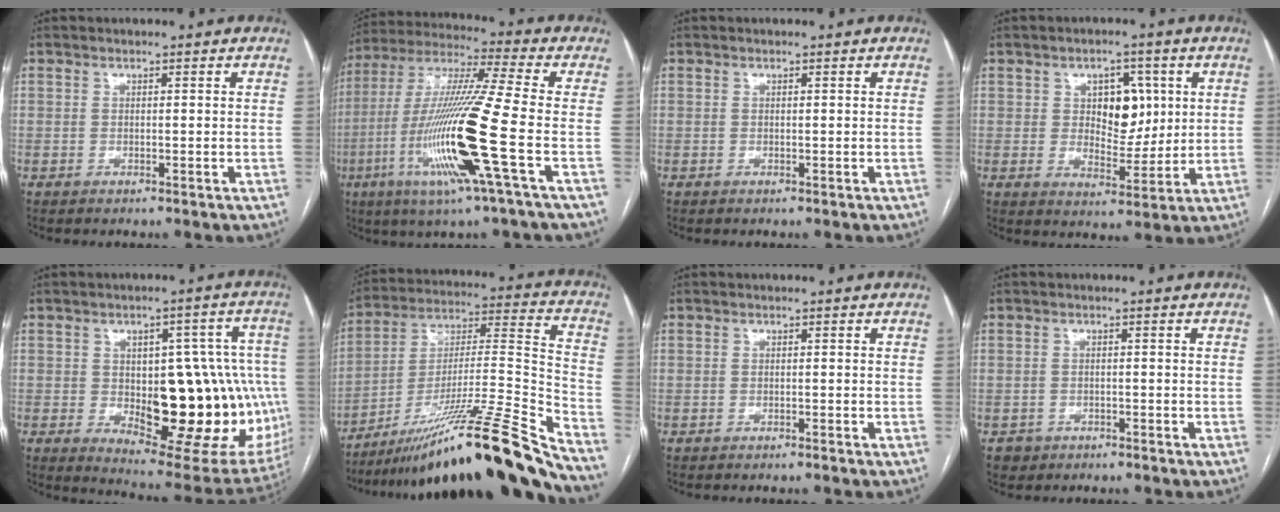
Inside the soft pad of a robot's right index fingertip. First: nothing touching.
{"total": 18.8, "force": [-5.5, -0.7, 18.0], "torque": [-0.374, -0.021, -0.114]}
{"total": 0.0}
{"total": 7.3, "force": [2.0, 4.3, 5.5], "torque": [-0.075, 0.010, 0.038]}
{"total": 23.1, "force": [-2.4, 9.3, 21.0], "torque": [-0.202, 0.025, -0.002]}
{"total": 28.1, "force": [-22.1, -1.1, 17.3], "torque": [-0.217, -0.012, -0.364]}
{"total": 1.0, "force": [-0.9, -0.5, 0.2], "torque": [-0.006, 0.002, -0.015]}
{"total": 1.7, "force": [-1.3, 1.1, -0.1], "torque": [-0.004, 0.006, -0.019]}